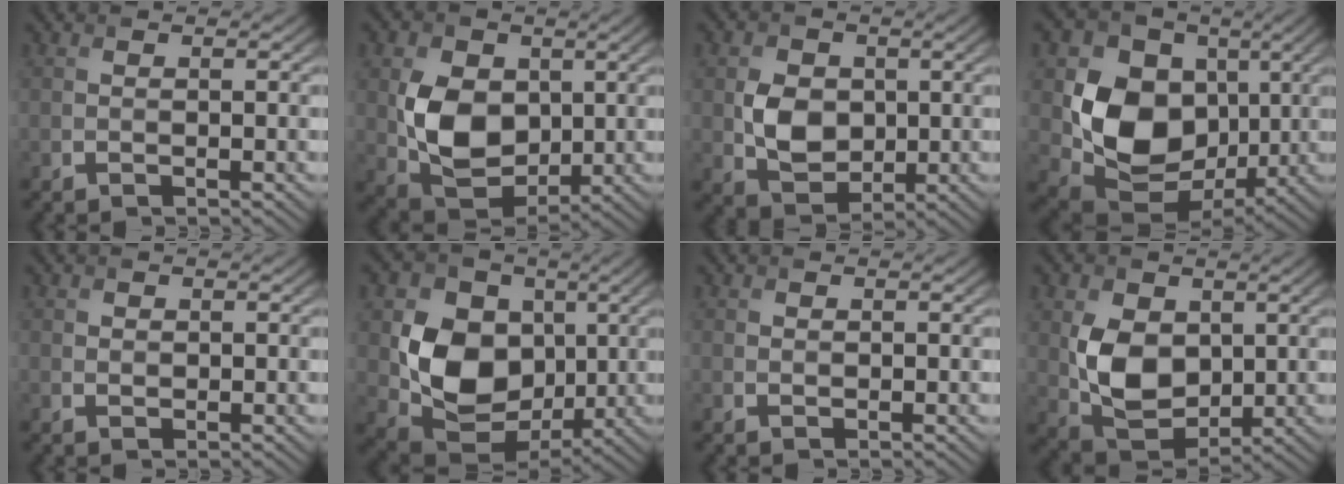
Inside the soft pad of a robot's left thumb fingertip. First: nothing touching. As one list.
[{"total": 9.5, "force": [0.2, 7.1, 6.3], "torque": [-0.132, -0.016, 0.000]}, {"total": 6.0, "force": [-0.4, 4.8, 3.6], "torque": [-0.067, -0.009, -0.009]}, {"total": 12.7, "force": [-0.2, 10.2, 7.6], "torque": [-0.148, -0.029, -0.010]}, {"total": 0.5, "force": [-0.4, 0.4, -0.1], "torque": [0.005, -0.008, -0.009]}, {"total": 11.6, "force": [-0.3, 9.2, 7.0], "torque": [-0.139, -0.025, -0.009]}, {"total": 0.5, "force": [-0.4, 0.1, -0.3], "torque": [0.009, -0.009, -0.010]}, {"total": 8.5, "force": [0.5, 6.2, 5.8], "torque": [-0.128, -0.016, 0.007]}]